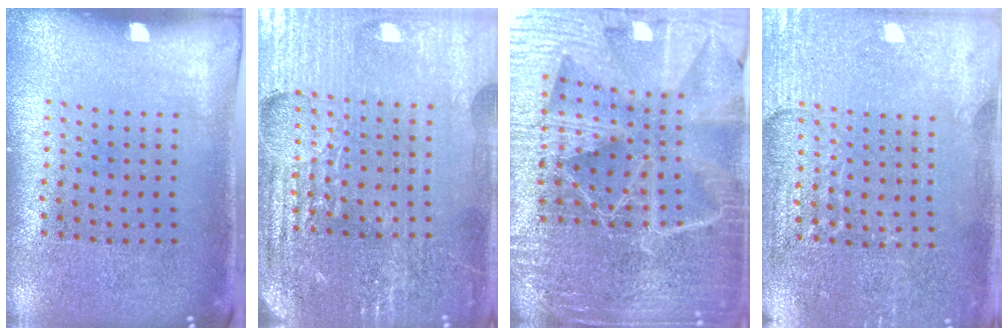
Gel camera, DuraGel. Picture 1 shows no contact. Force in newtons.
{"total": 5.3, "press": 4.8, "slide": 2.2}
{"total": 6.3, "press": 5.4, "slide": 3.1}
{"total": 2.9, "press": 2.9, "slide": 0.3}